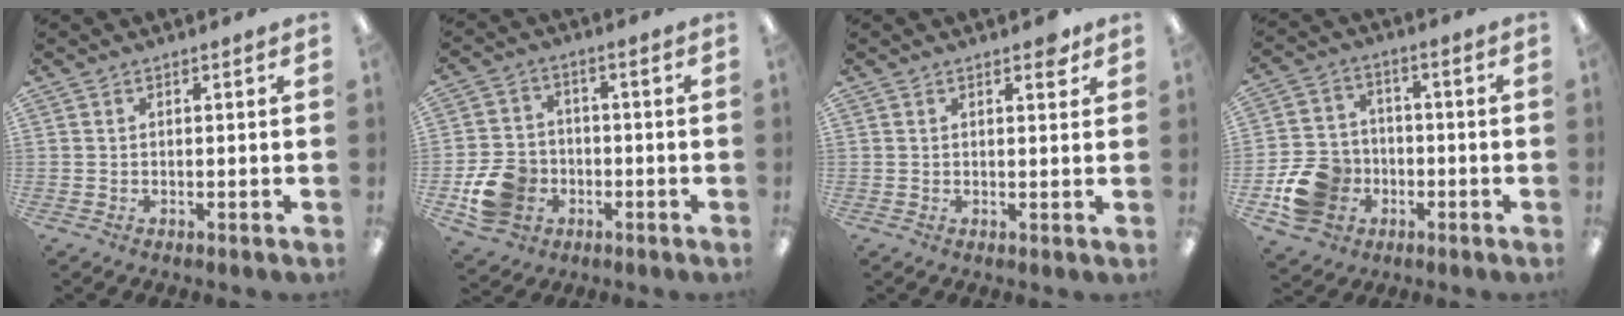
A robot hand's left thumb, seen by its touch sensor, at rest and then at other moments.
{"total": 10.3, "force": [-3.4, 8.4, 4.8], "torque": [-0.109, 0.022, -0.056]}
{"total": 2.7, "force": [1.8, 1.1, 1.6], "torque": [-0.011, -0.007, 0.027]}
{"total": 11.9, "force": [-4.3, 9.9, 5.0], "torque": [-0.108, 0.036, -0.069]}